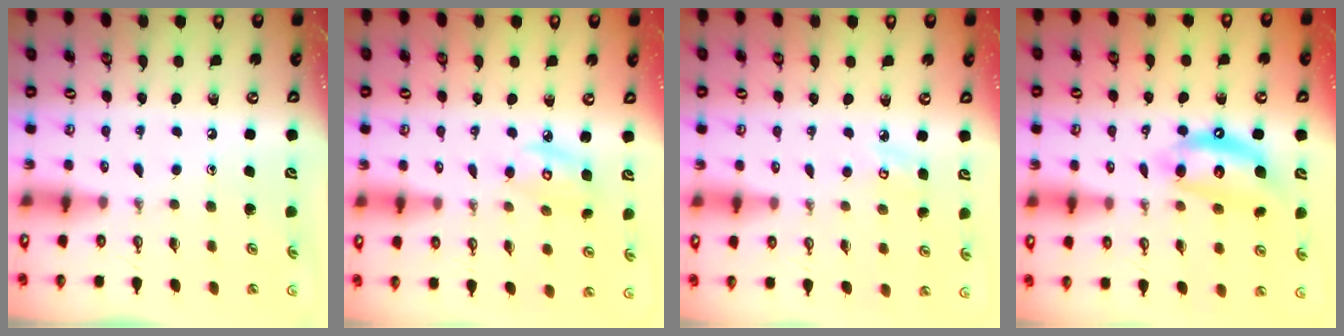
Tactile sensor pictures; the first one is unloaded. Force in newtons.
{"total": 5.4, "press": 5.4, "slide": 0.2}
{"total": 4.4, "press": 4.4, "slide": 0.4}
{"total": 10.7, "press": 10.7, "slide": 0.9}